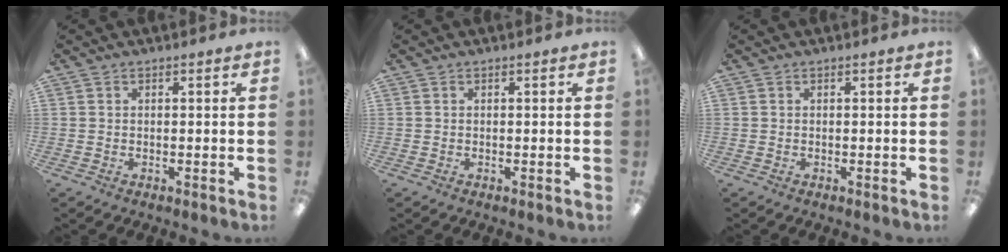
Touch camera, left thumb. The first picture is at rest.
{"total": 0.0}
{"total": 0.0}